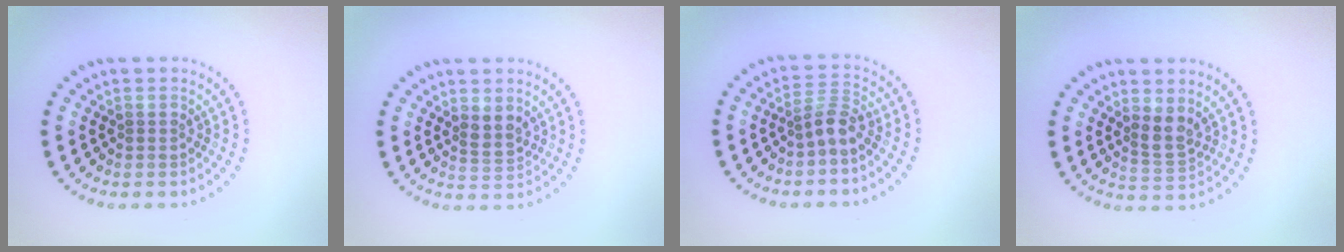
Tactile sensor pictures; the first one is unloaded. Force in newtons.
{"total": 1.8, "press": 1.5, "slide": 0.9}
{"total": 2.2, "press": 1.6, "slide": 1.5}
{"total": 2.4, "press": 2.0, "slide": 1.2}